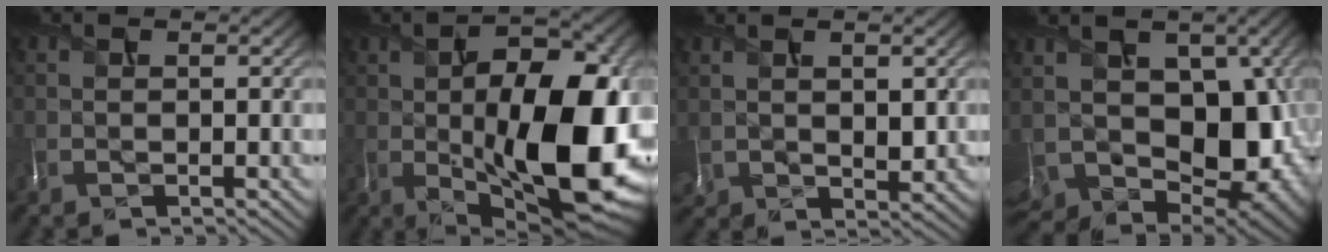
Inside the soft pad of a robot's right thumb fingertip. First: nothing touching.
{"total": 15.9, "force": [-1.2, 7.3, 14.0], "torque": [-0.191, 0.008, -0.023]}
{"total": 4.0, "force": [1.4, 2.3, 2.9], "torque": [-0.070, -0.005, 0.040]}
{"total": 14.6, "force": [0.4, 10.2, 10.4], "torque": [-0.203, -0.039, 0.036]}